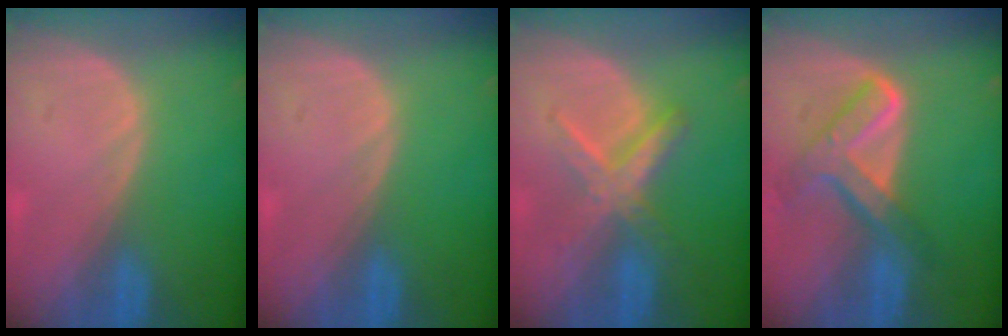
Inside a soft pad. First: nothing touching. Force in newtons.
{"total": 0.0}
{"total": 5.6, "press": 5.6, "slide": 0.0}
{"total": 7.7, "press": 6.5, "slide": 4.2}